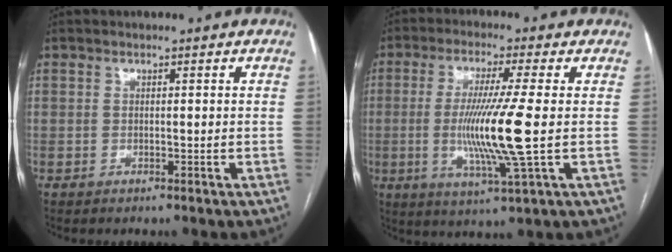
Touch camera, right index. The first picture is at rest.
{"total": 11.5, "force": [-0.9, -1.0, 11.4], "torque": [-0.229, -0.021, -0.019]}